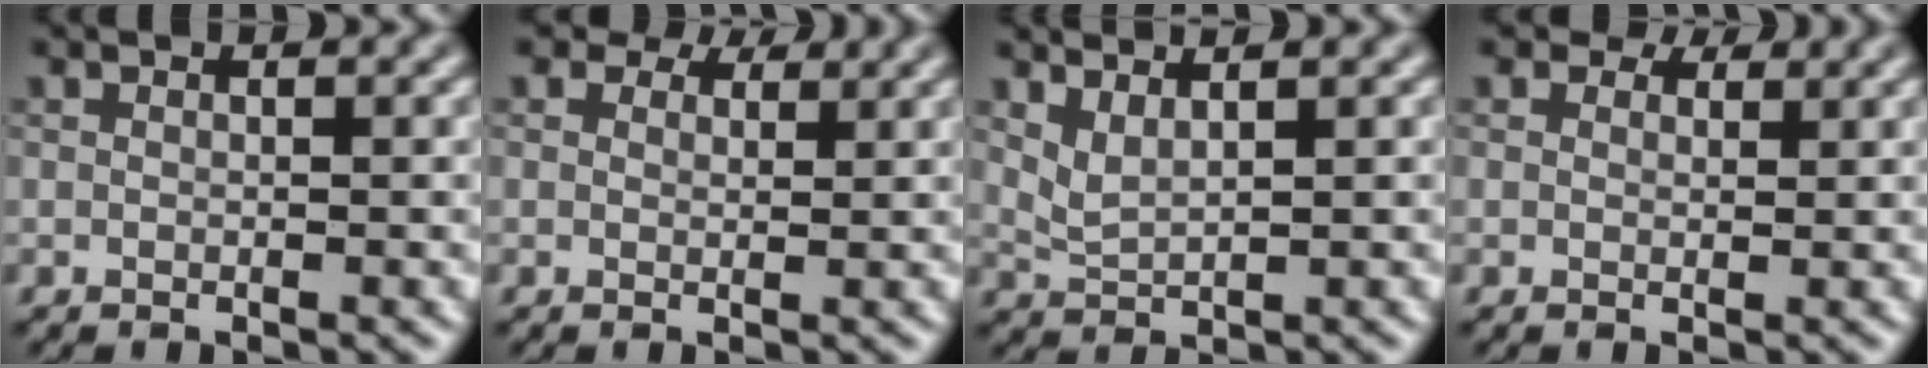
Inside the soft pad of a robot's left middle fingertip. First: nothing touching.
{"total": 3.0, "force": [2.5, 1.3, 1.0], "torque": [-0.019, -0.004, 0.031]}
{"total": 1.9, "force": [1.4, 0.5, 1.1], "torque": [-0.026, -0.004, 0.032]}
{"total": 2.1, "force": [1.7, 1.0, 0.7], "torque": [-0.017, -0.003, 0.015]}